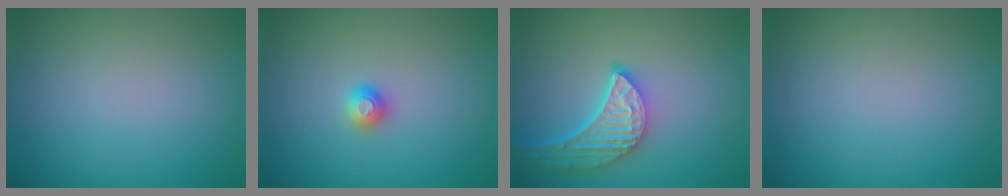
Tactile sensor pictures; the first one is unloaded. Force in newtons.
{"total": 0.9, "press": 0.9, "slide": 0.0}
{"total": 5.2, "press": 4.2, "slide": 3.1}
{"total": 0.0}